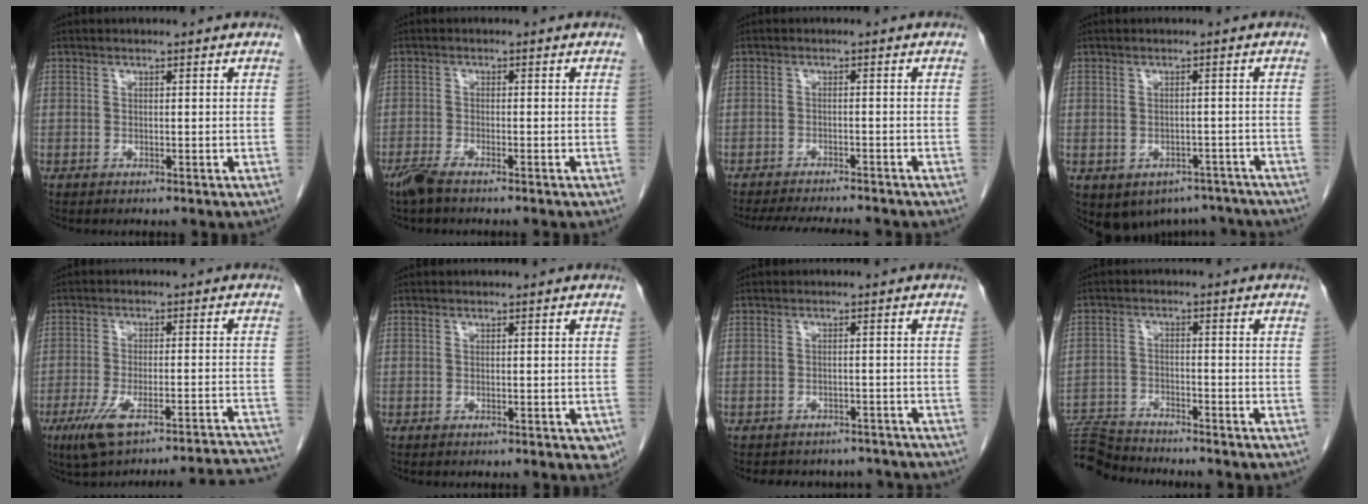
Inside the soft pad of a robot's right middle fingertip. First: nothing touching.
{"total": 3.0, "force": [-2.5, 0.3, 1.7], "torque": [-0.039, -0.007, -0.048]}
{"total": 10.7, "force": [-9.8, 1.5, 4.0], "torque": [-0.065, -0.011, -0.132]}
{"total": 9.5, "force": [-6.7, 6.4, 2.2], "torque": [-0.034, 0.013, -0.071]}
{"total": 19.2, "force": [-17.4, 0.8, 8.1], "torque": [-0.075, 0.002, -0.234]}
{"total": 1.6, "force": [-0.6, 0.8, 1.2], "torque": [-0.002, -0.001, -0.005]}
{"total": 8.0, "force": [-7.2, 3.3, 1.1], "torque": [-0.018, 0.010, -0.077]}
{"total": 8.4, "force": [-8.3, -0.1, 1.0], "torque": [-0.019, -0.003, -0.151]}